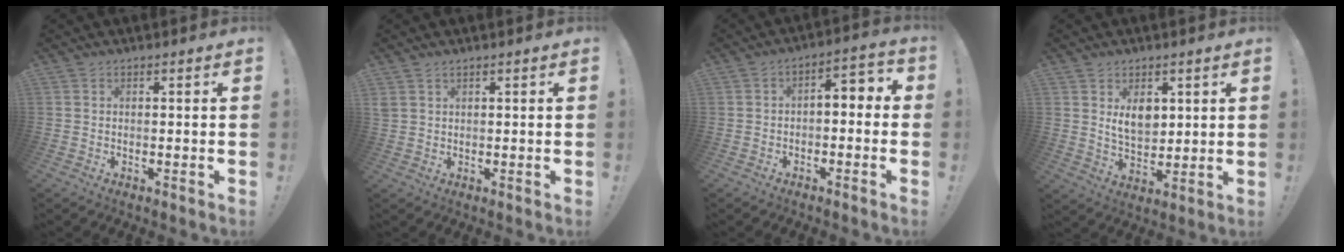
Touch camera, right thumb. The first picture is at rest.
{"total": 2.0, "force": [1.3, 1.2, 0.8], "torque": [-0.018, 0.000, 0.026]}
{"total": 4.4, "force": [-2.1, 2.6, 2.9], "torque": [-0.029, 0.010, -0.041]}
{"total": 7.8, "force": [3.5, 5.5, 4.3], "torque": [-0.061, -0.019, 0.067]}